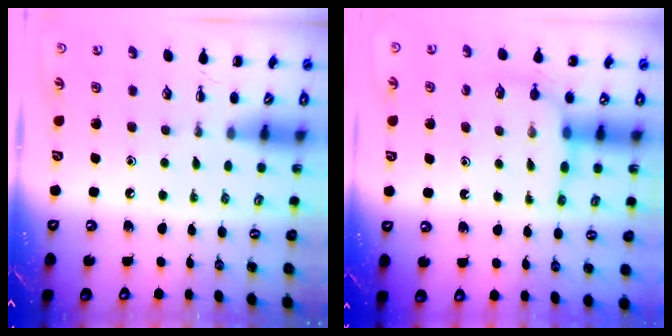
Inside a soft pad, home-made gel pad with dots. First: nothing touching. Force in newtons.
{"total": 8.1, "press": 8.0, "slide": 1.0}